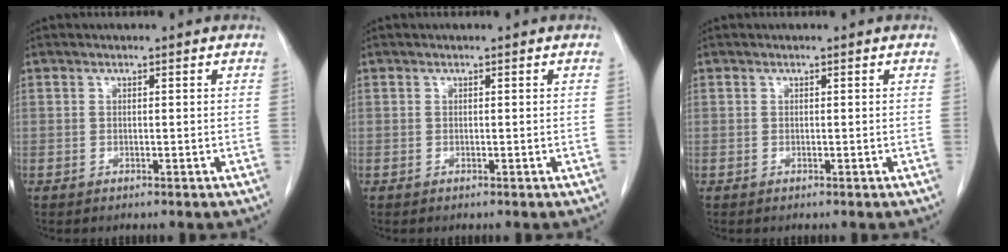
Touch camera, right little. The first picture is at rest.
{"total": 0.0}
{"total": 0.0}